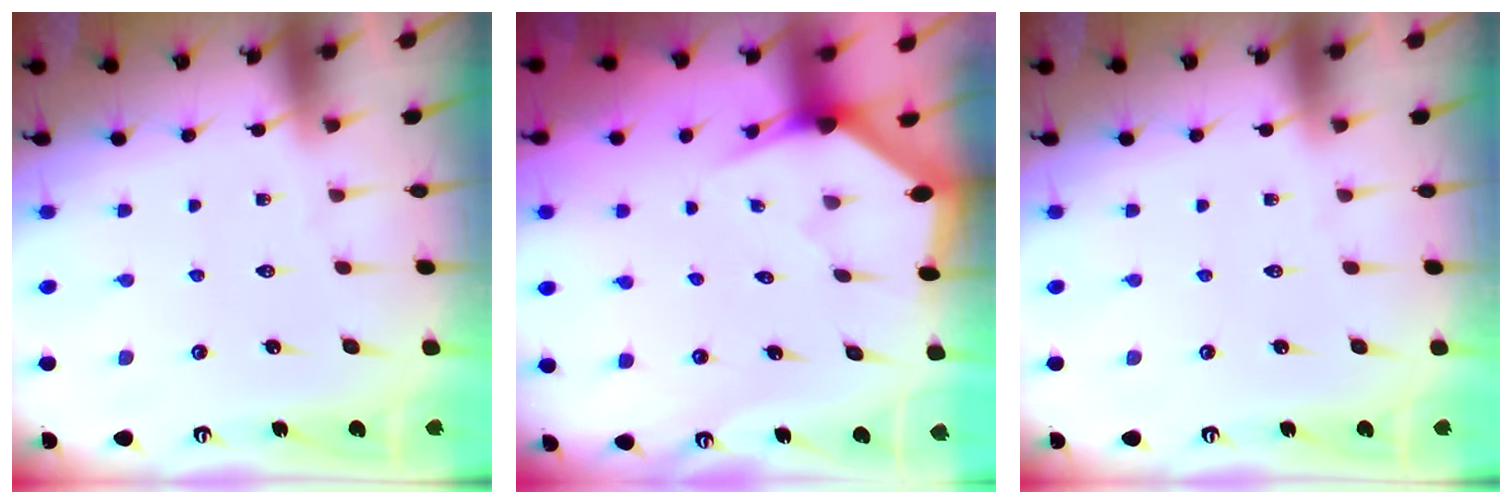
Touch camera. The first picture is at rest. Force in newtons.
{"total": 2.8, "press": 2.8, "slide": 0.1}
{"total": 0.0}